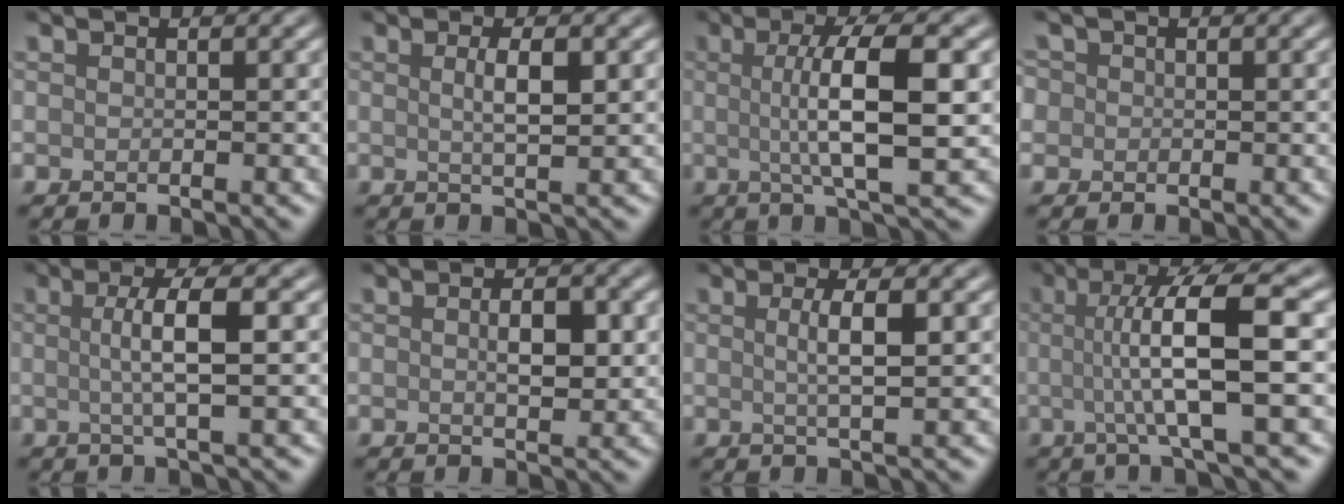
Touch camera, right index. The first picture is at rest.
{"total": 2.5, "force": [0.5, 0.6, 2.4], "torque": [-0.038, 0.002, 0.007]}
{"total": 7.5, "force": [0.5, 1.8, 7.3], "torque": [-0.117, 0.004, 0.006]}
{"total": 2.1, "force": [0.4, 2.0, 0.7], "torque": [-0.005, 0.012, -0.008]}
{"total": 4.2, "force": [0.2, 0.9, 4.1], "torque": [-0.070, 0.004, 0.000]}
{"total": 2.6, "force": [0.3, 1.2, 2.3], "torque": [-0.040, -0.001, 0.006]}
{"total": 3.0, "force": [0.4, 0.7, 2.9], "torque": [-0.046, 0.003, 0.005]}
{"total": 8.6, "force": [0.3, 1.7, 8.4], "torque": [-0.126, 0.007, 0.003]}